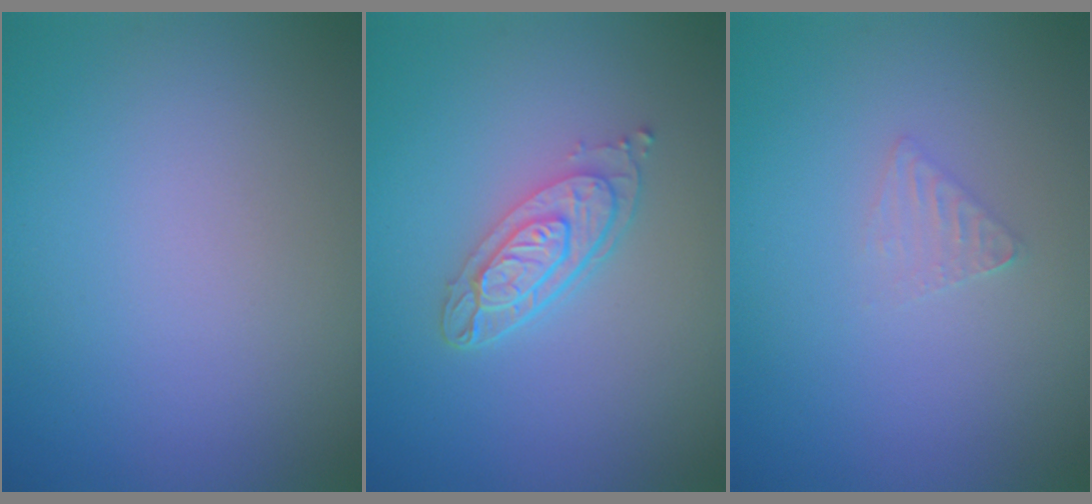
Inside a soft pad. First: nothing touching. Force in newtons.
{"total": 3.5, "press": 2.7, "slide": 2.2}
{"total": 1.0, "press": 1.0, "slide": 0.1}